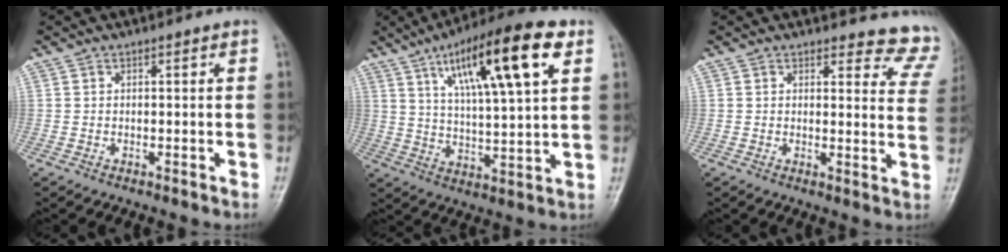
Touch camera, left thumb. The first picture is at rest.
{"total": 19.2, "force": [8.6, 4.7, 16.6], "torque": [-0.255, -0.014, 0.141]}
{"total": 10.1, "force": [9.7, 2.9, 0.0], "torque": [0.055, -0.086, 0.068]}